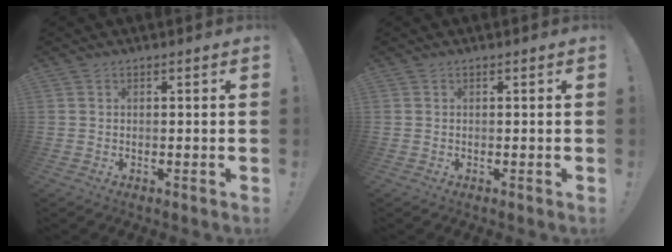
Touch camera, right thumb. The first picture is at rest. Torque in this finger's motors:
{"motor_torque": [0.00, 0.00, -0.08, 0.06, 0.00]}